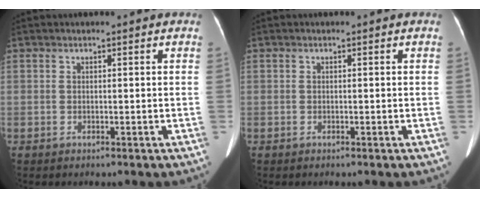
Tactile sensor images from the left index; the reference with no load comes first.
{"total": 0.0}